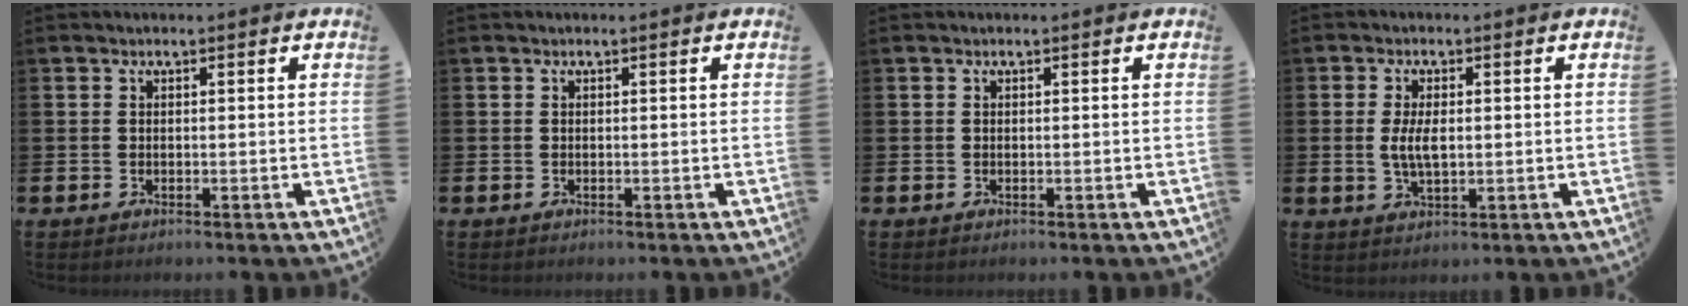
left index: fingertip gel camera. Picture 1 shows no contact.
{"total": 0.0}
{"total": 0.0}
{"total": 3.9, "force": [0.2, 1.8, 3.4], "torque": [-0.060, 0.002, 0.001]}